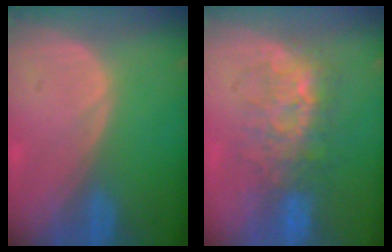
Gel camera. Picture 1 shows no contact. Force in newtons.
{"total": 8.0, "press": 7.7, "slide": 2.0}